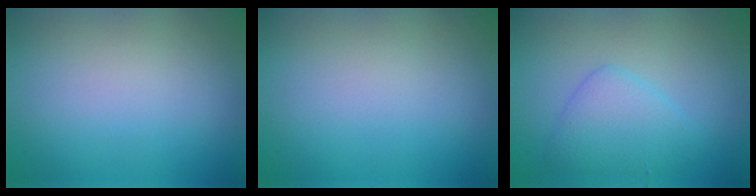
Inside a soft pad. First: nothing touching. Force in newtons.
{"total": 0.0}
{"total": 1.9, "press": 1.9, "slide": 0.1}